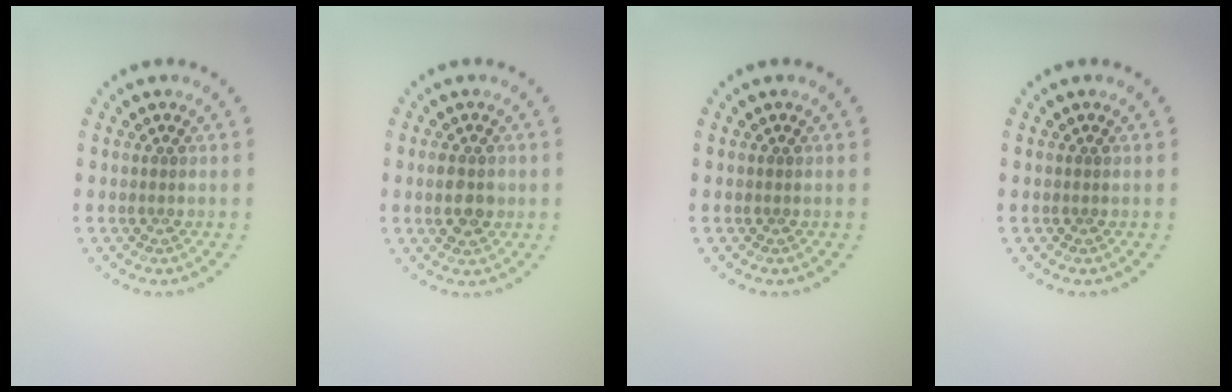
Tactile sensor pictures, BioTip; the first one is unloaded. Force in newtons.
{"total": 2.7, "press": 2.7, "slide": 0.1}
{"total": 0.0}
{"total": 0.0}